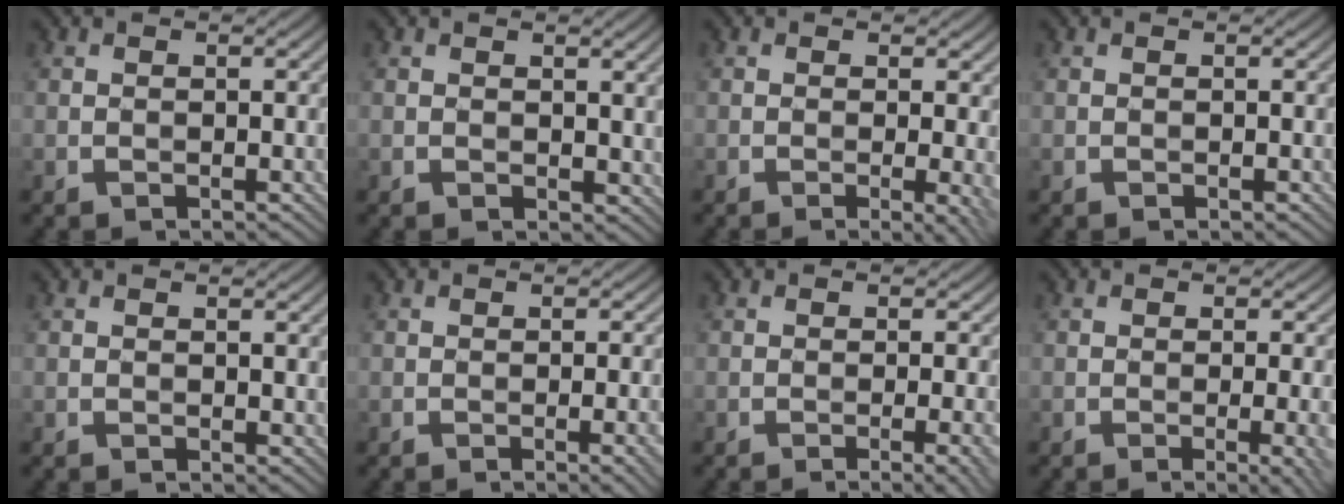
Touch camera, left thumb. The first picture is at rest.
{"total": 1.3, "force": [0.7, 0.9, 0.6], "torque": [-0.011, -0.004, 0.016]}
{"total": 3.3, "force": [-0.4, 0.8, 3.2], "torque": [-0.050, -0.004, -0.008]}
{"total": 0.0}
{"total": 0.5, "force": [0.3, 0.4, 0.2], "torque": [-0.001, -0.002, 0.005]}
{"total": 3.4, "force": [-0.9, 0.7, 3.2], "torque": [-0.043, 0.002, -0.014]}
{"total": 3.5, "force": [-1.1, 0.7, 3.2], "torque": [-0.042, 0.005, -0.019]}
{"total": 5.2, "force": [-1.2, 1.5, 4.9], "torque": [-0.060, -0.002, -0.011]}